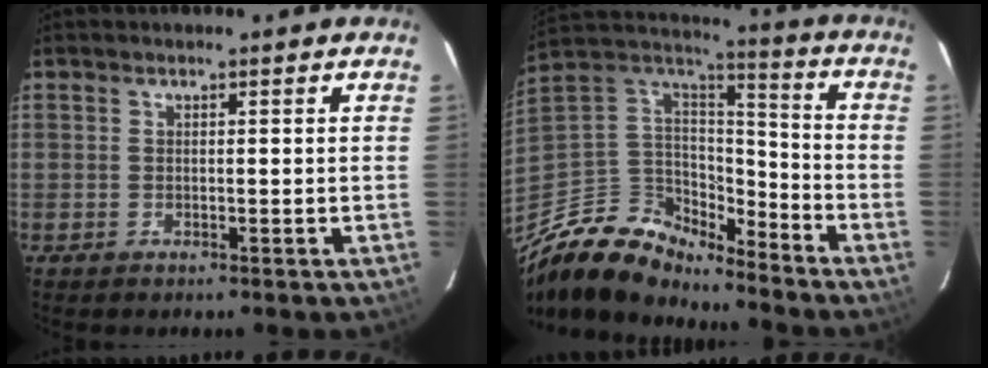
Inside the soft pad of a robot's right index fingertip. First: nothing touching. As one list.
[{"total": 16.6, "force": [-13.3, 7.3, 6.8], "torque": [-0.162, 0.015, -0.250]}]